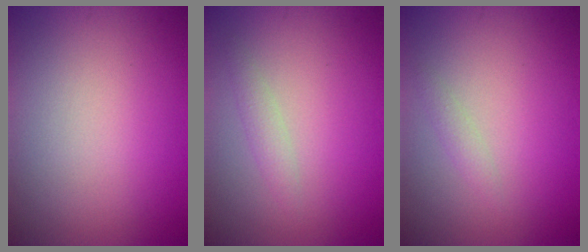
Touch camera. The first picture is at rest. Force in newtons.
{"total": 1.2, "press": 1.2, "slide": 0.0}
{"total": 1.0, "press": 0.9, "slide": 0.1}